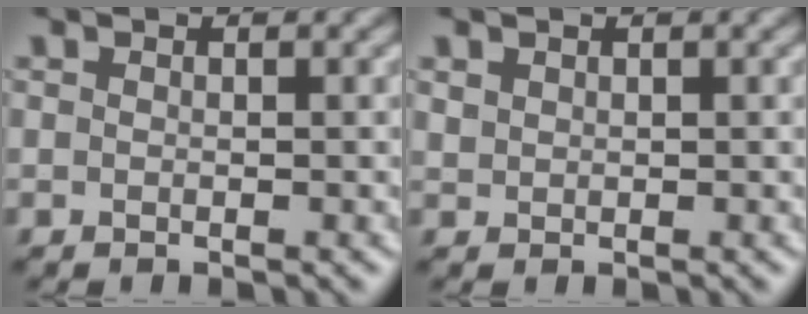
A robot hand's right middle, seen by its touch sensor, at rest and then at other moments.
{"total": 0.8, "force": [0.6, 0.5, 0.2], "torque": [-0.006, -0.002, 0.016]}